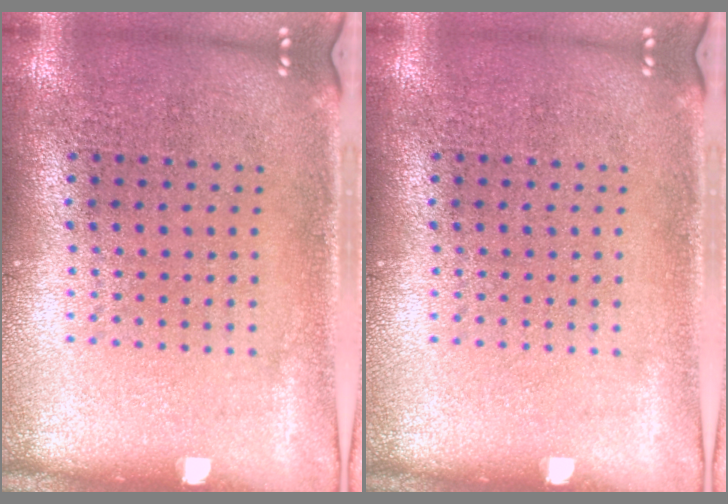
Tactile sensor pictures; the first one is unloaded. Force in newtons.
{"total": 0.0}